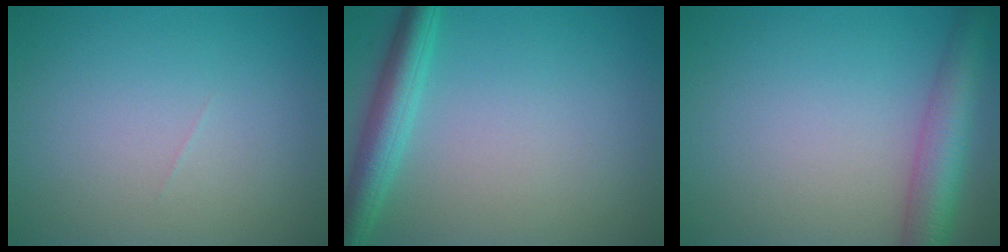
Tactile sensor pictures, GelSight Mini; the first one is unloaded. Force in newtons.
{"total": 3.9, "press": 3.9, "slide": 0.2}
{"total": 5.2, "press": 5.2, "slide": 0.2}